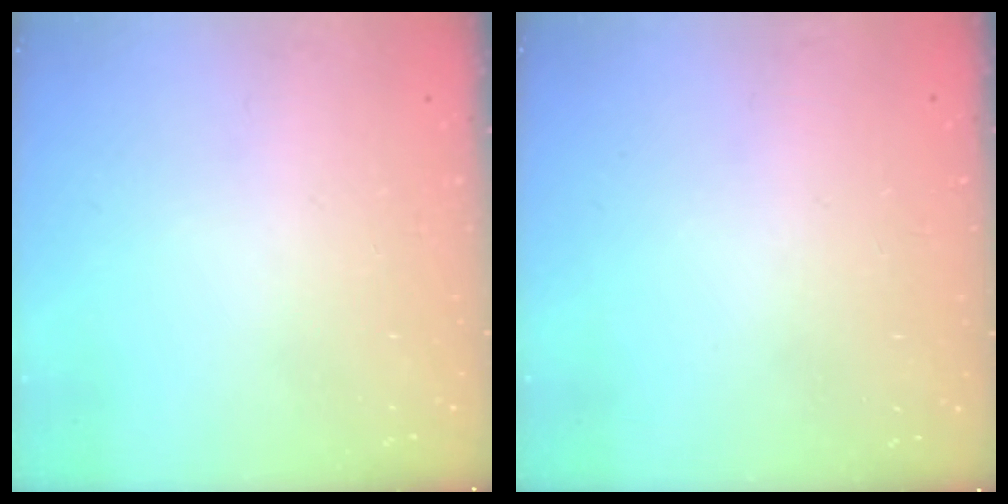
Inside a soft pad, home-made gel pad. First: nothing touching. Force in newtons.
{"total": 4.2, "press": 4.2, "slide": 0.2}